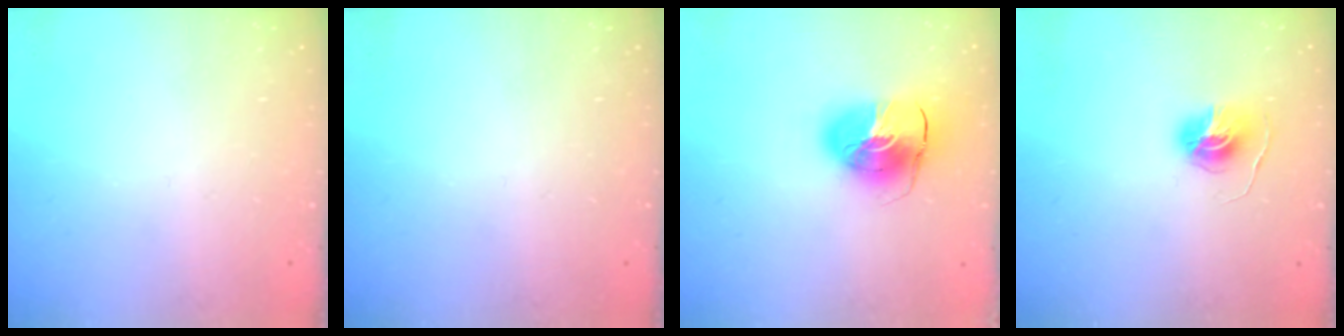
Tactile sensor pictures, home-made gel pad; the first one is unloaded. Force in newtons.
{"total": 0.0}
{"total": 11.9, "press": 11.7, "slide": 1.8}
{"total": 6.0, "press": 6.0, "slide": 0.6}